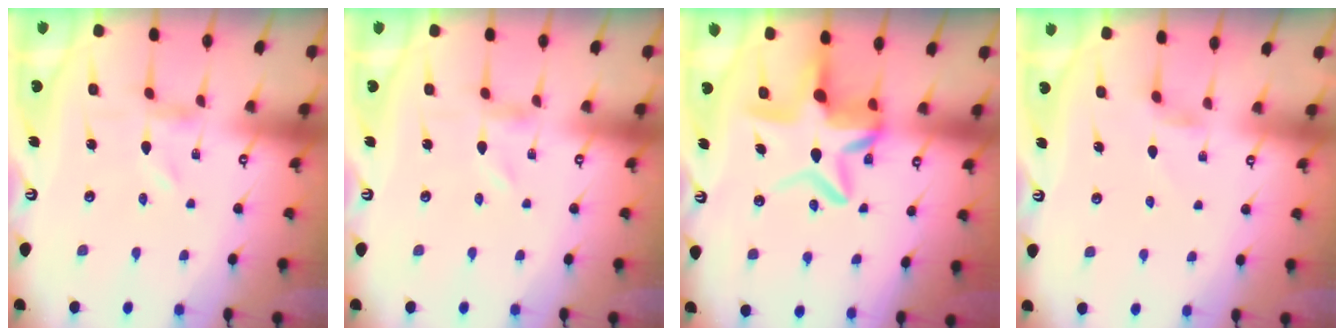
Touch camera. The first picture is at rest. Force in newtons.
{"total": 0.0}
{"total": 12.1, "press": 11.9, "slide": 1.8}
{"total": 2.8, "press": 2.8, "slide": 0.4}